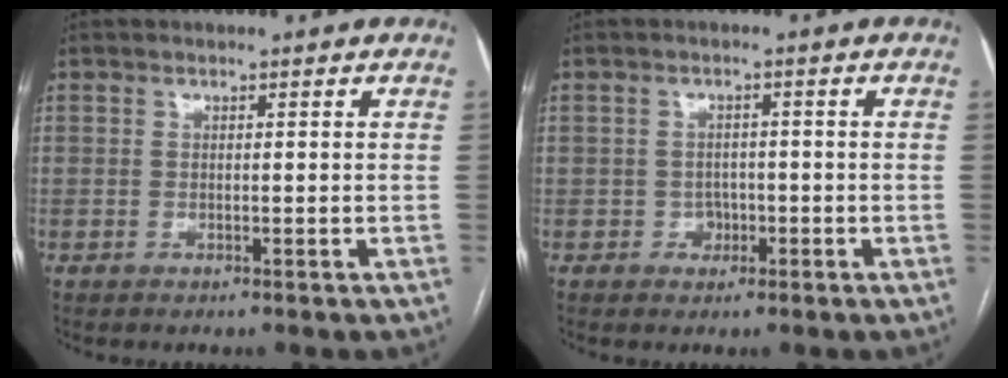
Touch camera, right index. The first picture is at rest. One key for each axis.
{"total": 2.4, "fx": -0.8, "fy": 2.0, "fz": 0.9, "tx": -0.006, "ty": 0.007, "tz": -0.010}